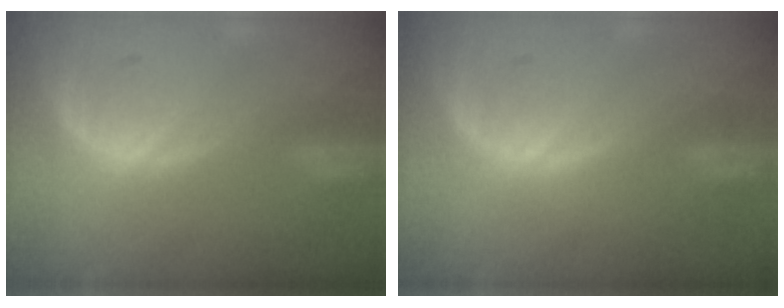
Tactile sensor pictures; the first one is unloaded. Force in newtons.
{"total": 0.0}